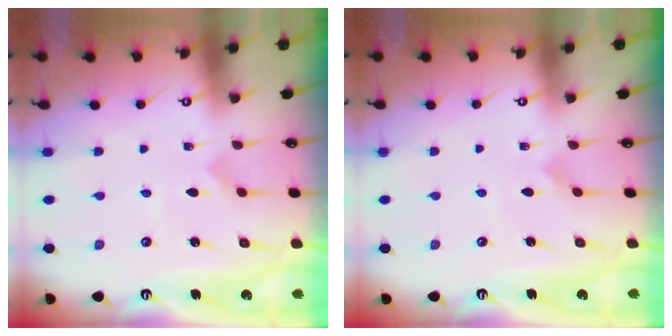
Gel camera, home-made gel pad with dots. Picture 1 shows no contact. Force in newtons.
{"total": 1.0, "press": 1.0, "slide": 0.1}